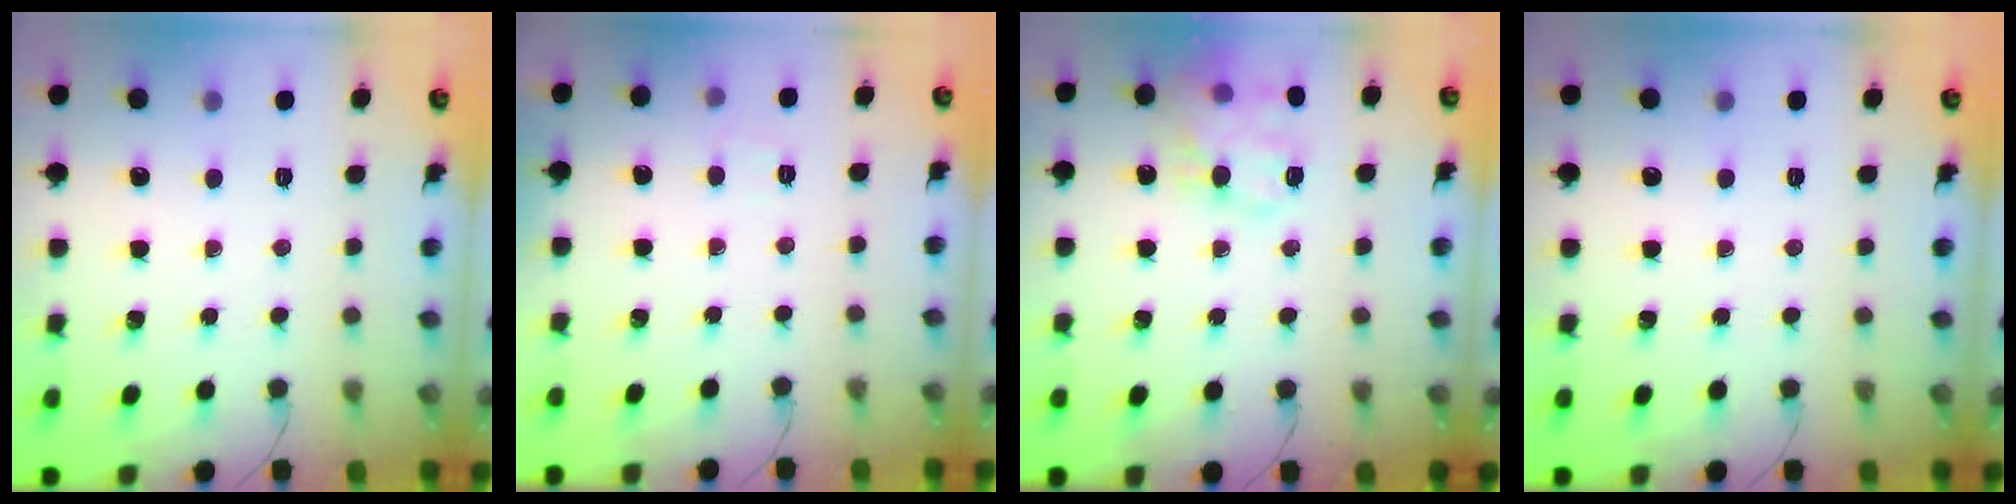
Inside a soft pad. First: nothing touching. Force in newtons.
{"total": 2.0, "press": 1.7, "slide": 1.1}
{"total": 17.1, "press": 16.9, "slide": 2.5}
{"total": 0.0}